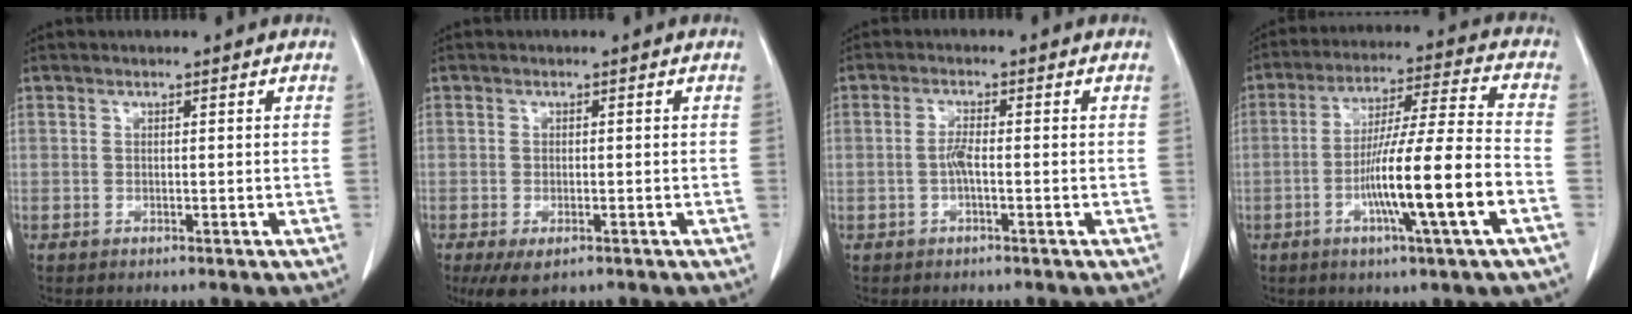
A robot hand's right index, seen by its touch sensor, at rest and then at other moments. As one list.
[{"total": 4.5, "force": [-2.8, 1.7, 3.0], "torque": [-0.054, -0.010, -0.042]}, {"total": 2.0, "force": [-0.5, 0.3, 1.9], "torque": [-0.036, 0.003, -0.010]}, {"total": 14.5, "force": [-4.8, -0.7, 13.7], "torque": [-0.240, -0.003, -0.084]}]